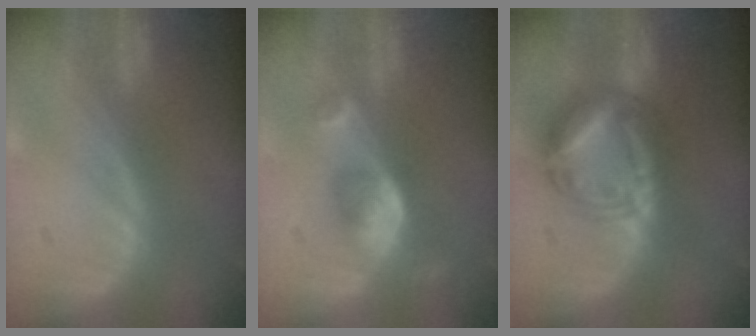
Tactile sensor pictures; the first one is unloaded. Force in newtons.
{"total": 5.2, "press": 4.7, "slide": 2.2}
{"total": 8.1, "press": 8.1, "slide": 0.8}